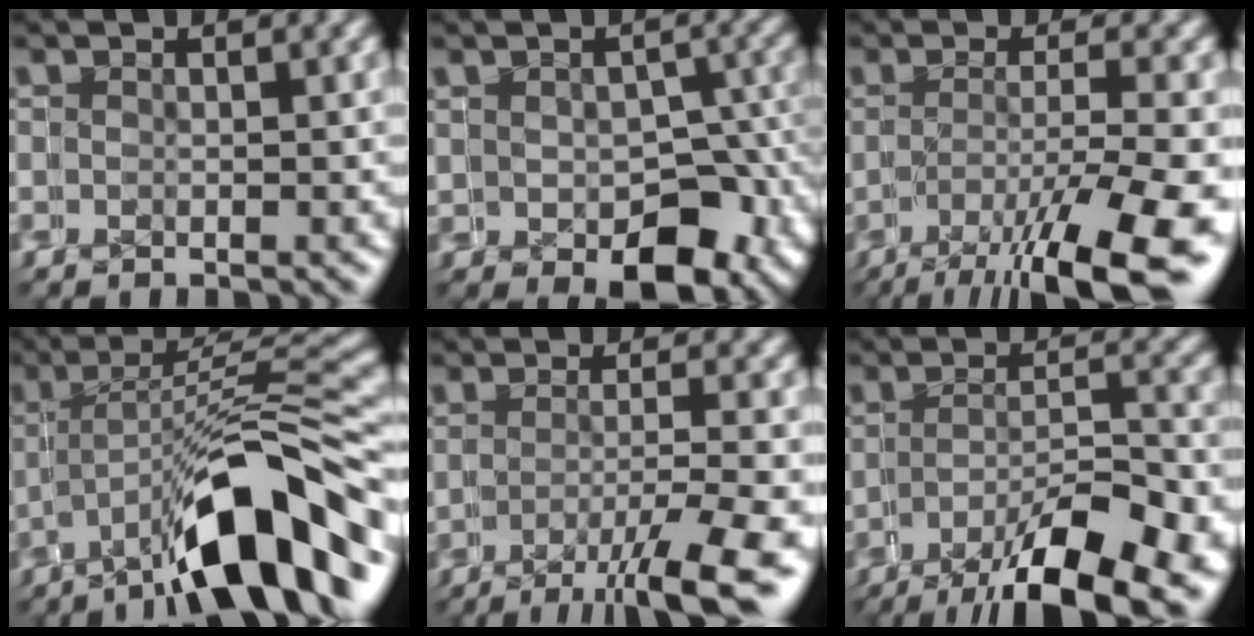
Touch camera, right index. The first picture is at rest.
{"total": 5.2, "force": [-2.9, 2.8, 3.4], "torque": [-0.027, -0.012, -0.039]}
{"total": 7.8, "force": [-4.8, 1.4, 6.0], "torque": [-0.076, -0.019, -0.055]}
{"total": 7.5, "force": [-3.9, 0.5, 6.4], "torque": [-0.071, 0.022, -0.051]}
{"total": 7.6, "force": [-5.9, 1.4, 4.5], "torque": [-0.044, -0.013, -0.079]}
{"total": 8.7, "force": [-6.2, 2.2, 5.8], "torque": [-0.059, -0.007, -0.087]}